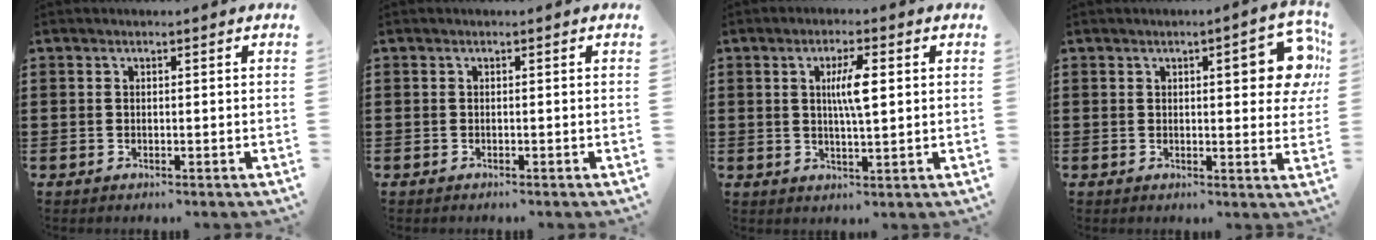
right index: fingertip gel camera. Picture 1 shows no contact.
{"total": 0.0}
{"total": 5.2, "force": [1.0, 1.1, 5.0], "torque": [-0.098, 0.007, 0.012]}
{"total": 7.8, "force": [2.4, 2.1, 7.1], "torque": [-0.088, -0.006, 0.029]}